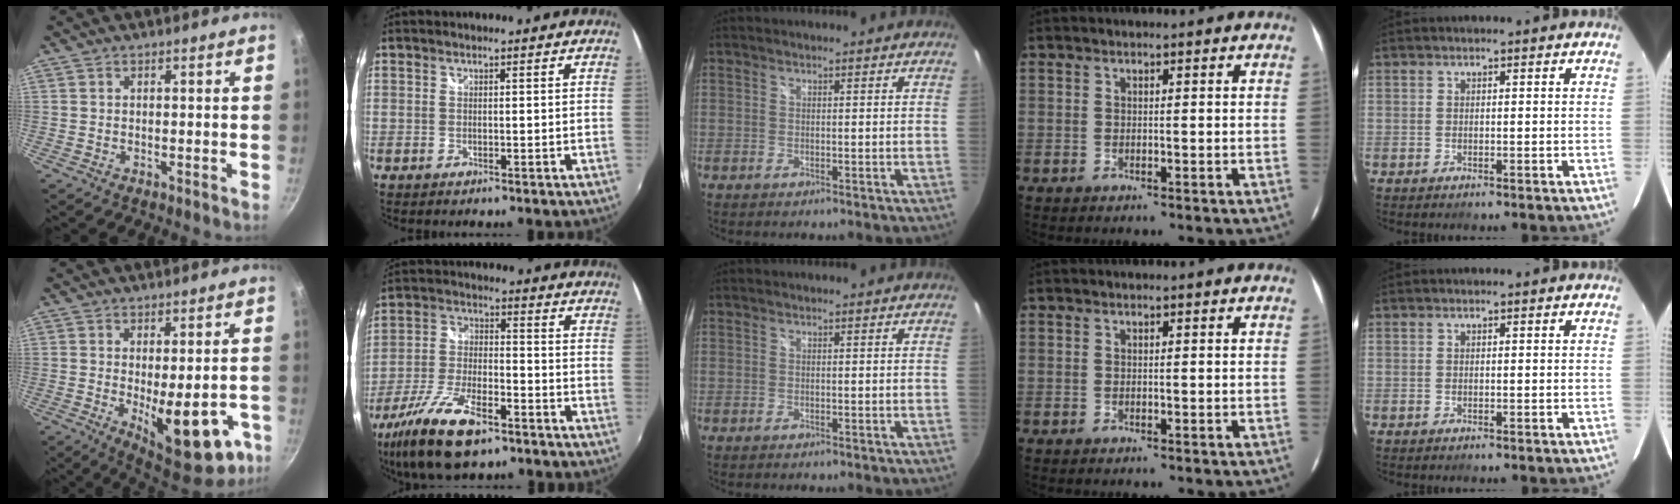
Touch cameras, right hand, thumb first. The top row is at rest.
{"thumb": {"total": 17.0, "force": [-5.0, 6.9, 14.7], "torque": [-0.166, -0.015, -0.049]}, "index": {"total": 16.1, "force": [-10.4, 6.0, 10.6], "torque": [-0.229, -0.033, -0.194]}}